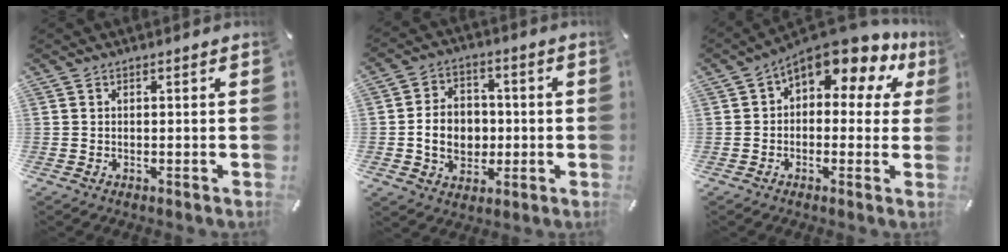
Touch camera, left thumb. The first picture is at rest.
{"total": 9.7, "force": [-0.9, 8.1, 5.3], "torque": [-0.108, 0.016, -0.013]}
{"total": 11.7, "force": [7.3, 5.5, 7.4], "torque": [-0.115, -0.054, 0.128]}